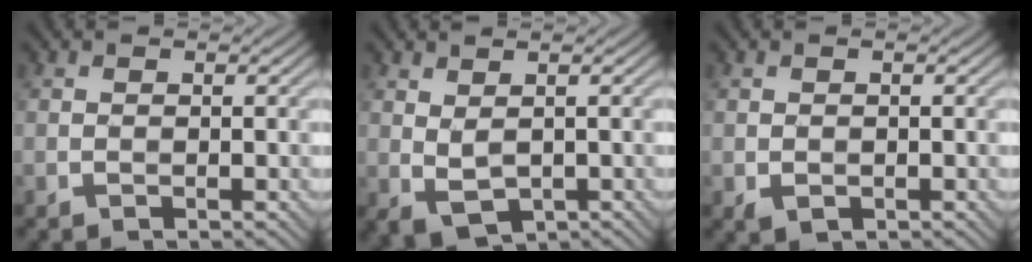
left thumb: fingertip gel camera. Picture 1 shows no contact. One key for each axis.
{"total": 2.5, "fx": 0.8, "fy": 1.2, "fz": 2.1, "tx": -0.050, "ty": -0.004, "tz": 0.020}
{"total": 1.3, "fx": -0.5, "fy": 0.8, "fz": 1.0, "tx": -0.021, "ty": -0.004, "tz": -0.005}